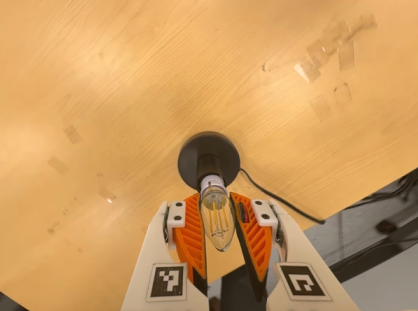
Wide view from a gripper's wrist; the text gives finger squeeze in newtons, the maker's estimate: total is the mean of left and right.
{"total": 13.0, "left": 12.9, "right": 13.1}